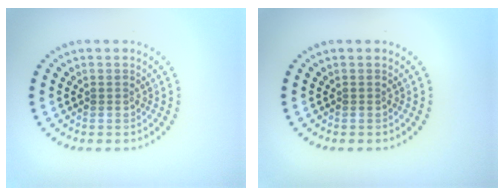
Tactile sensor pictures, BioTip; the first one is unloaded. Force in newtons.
{"total": 0.0}